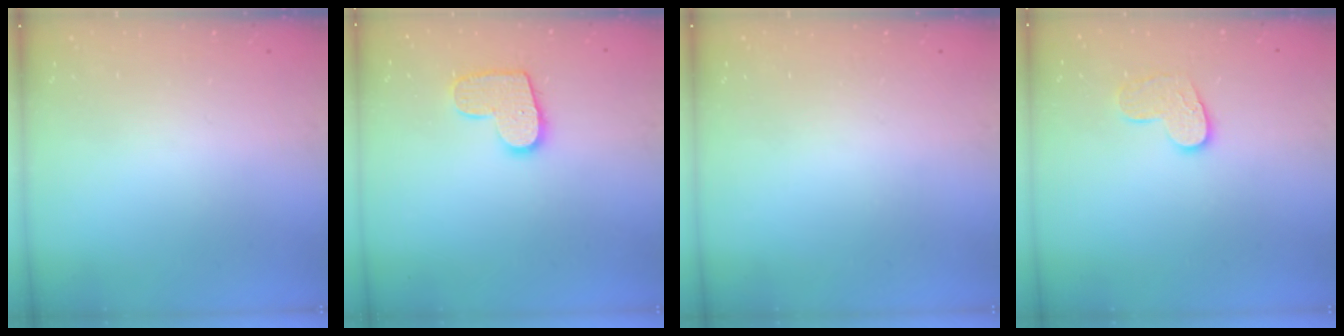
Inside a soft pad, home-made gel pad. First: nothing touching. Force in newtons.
{"total": 10.8, "press": 10.8, "slide": 0.5}
{"total": 0.0}
{"total": 9.5, "press": 9.5, "slide": 0.6}